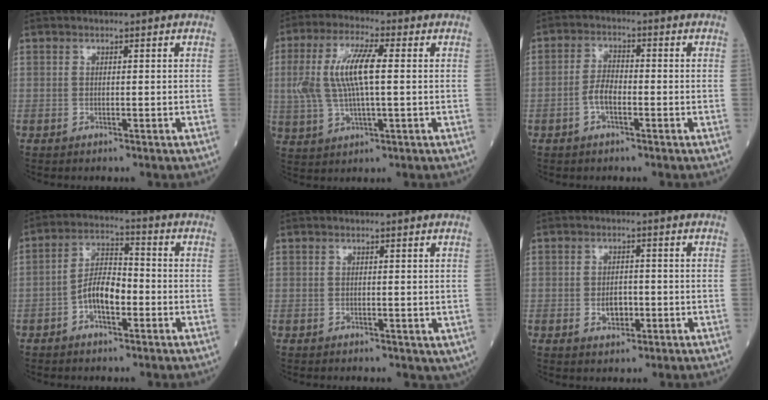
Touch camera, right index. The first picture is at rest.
{"total": 10.2, "force": [1.2, 2.5, 9.8], "torque": [-0.215, 0.014, 0.025]}
{"total": 3.8, "force": [-1.3, 1.5, 3.2], "torque": [-0.065, 0.009, -0.028]}
{"total": 7.0, "force": [-2.2, 3.0, 6.0], "torque": [-0.119, 0.018, -0.043]}
{"total": 1.8, "force": [0.3, 1.3, 1.1], "torque": [-0.010, -0.003, 0.010]}
{"total": 3.2, "force": [-0.8, 2.0, 2.4], "torque": [-0.037, 0.003, -0.007]}